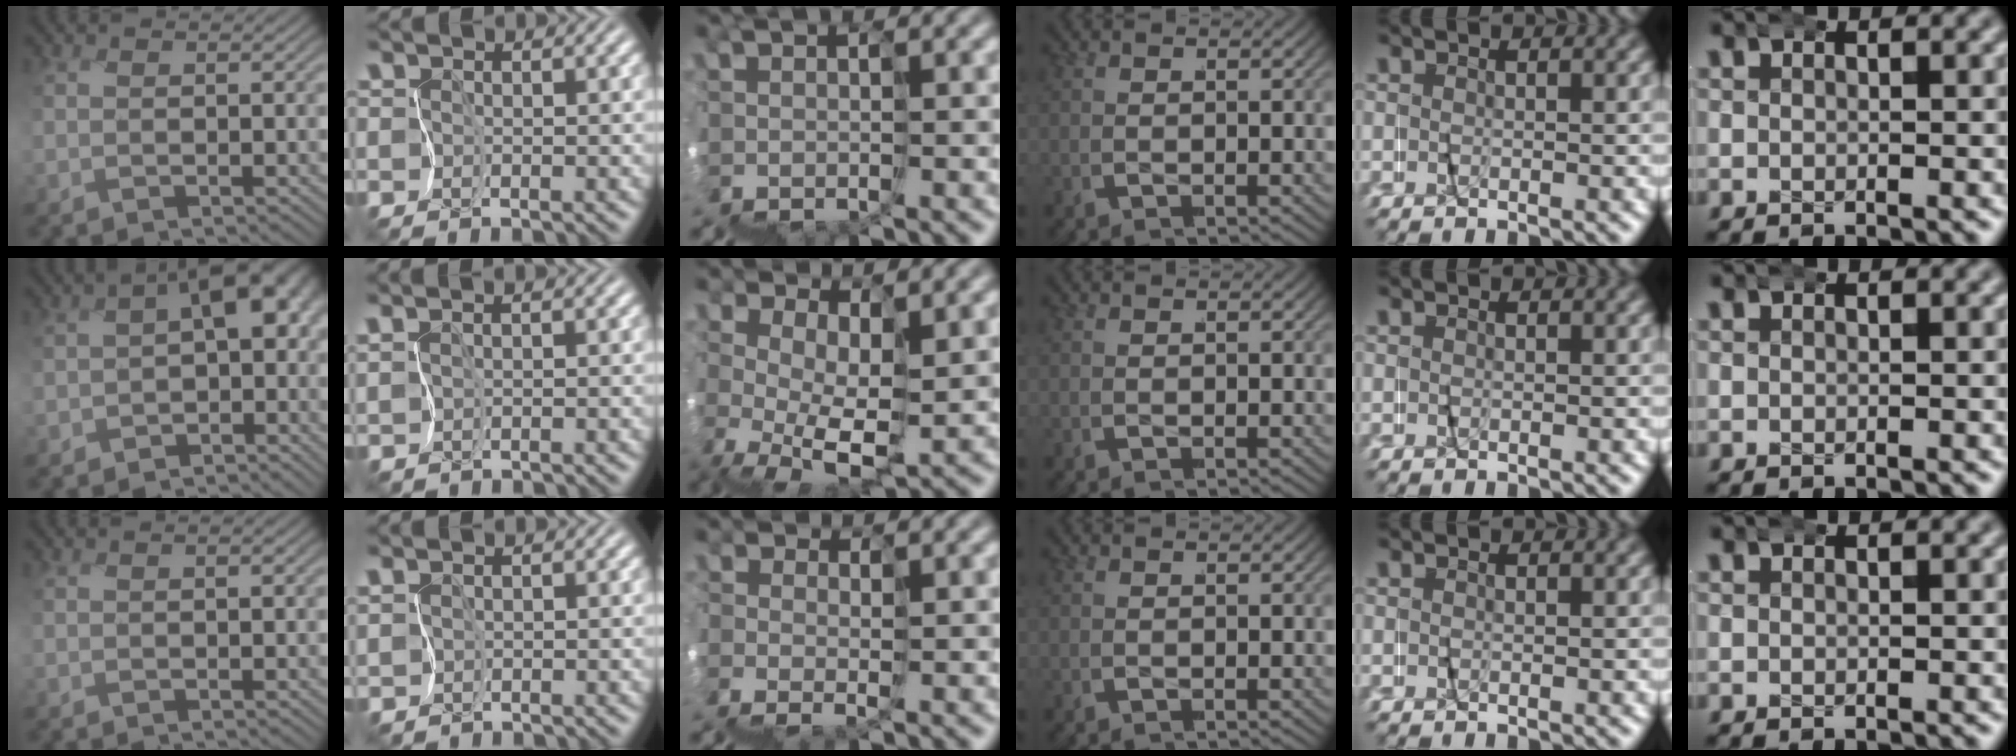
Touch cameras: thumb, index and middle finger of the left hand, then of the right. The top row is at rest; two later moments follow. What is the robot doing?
{"motion": "wrap", "object": "napkin"}